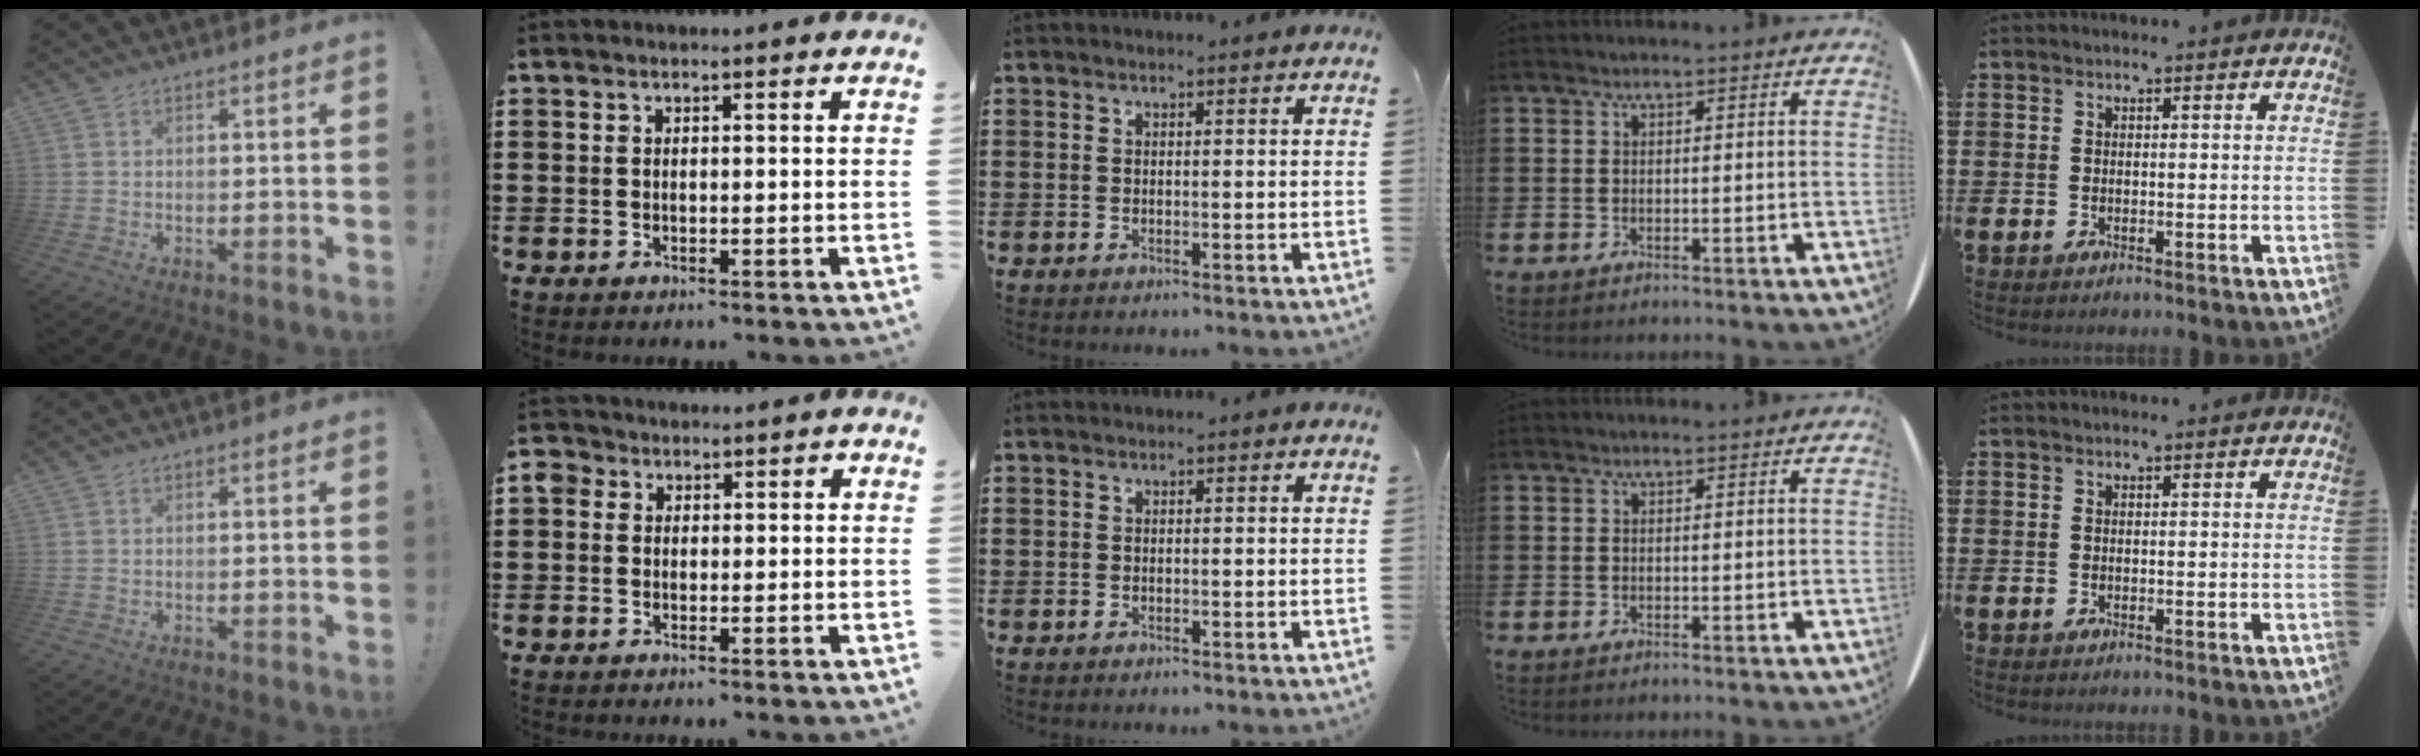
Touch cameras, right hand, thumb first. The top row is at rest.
{"index": {"total": 1.8, "force": [0.0, 1.7, 0.7], "torque": [-0.020, 0.008, -0.002]}}